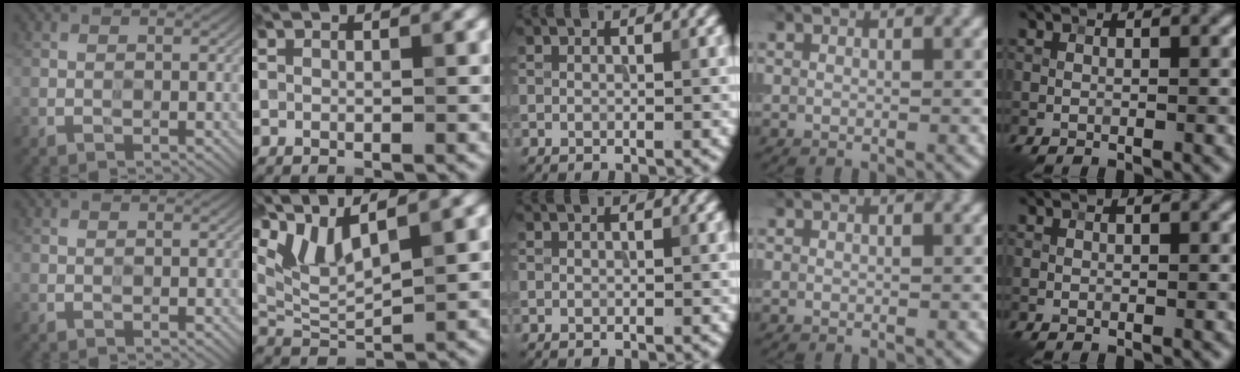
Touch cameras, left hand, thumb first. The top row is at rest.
{"index": {"total": 5.2, "force": [4.1, 1.1, 3.1], "torque": [-0.079, 0.010, 0.087]}}